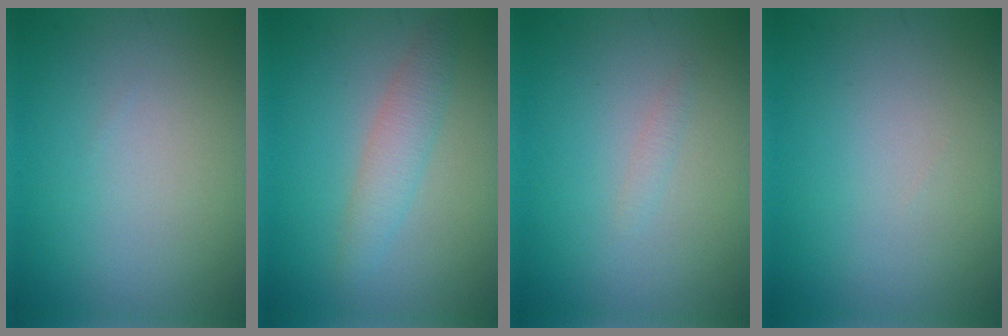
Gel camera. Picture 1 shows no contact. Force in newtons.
{"total": 2.4, "press": 2.4, "slide": 0.0}
{"total": 0.6, "press": 0.6, "slide": 0.0}
{"total": 0.0}